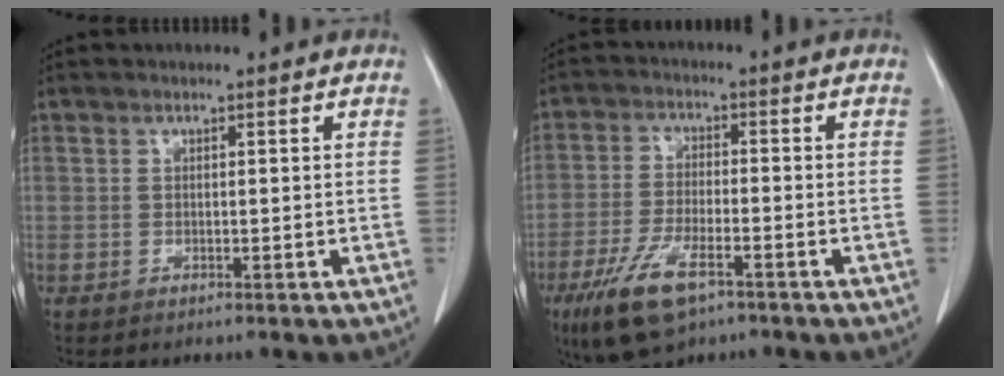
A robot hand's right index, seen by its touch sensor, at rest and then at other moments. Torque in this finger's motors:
{"motor_torque": [1.16, -0.95, 0.57, 0.17]}